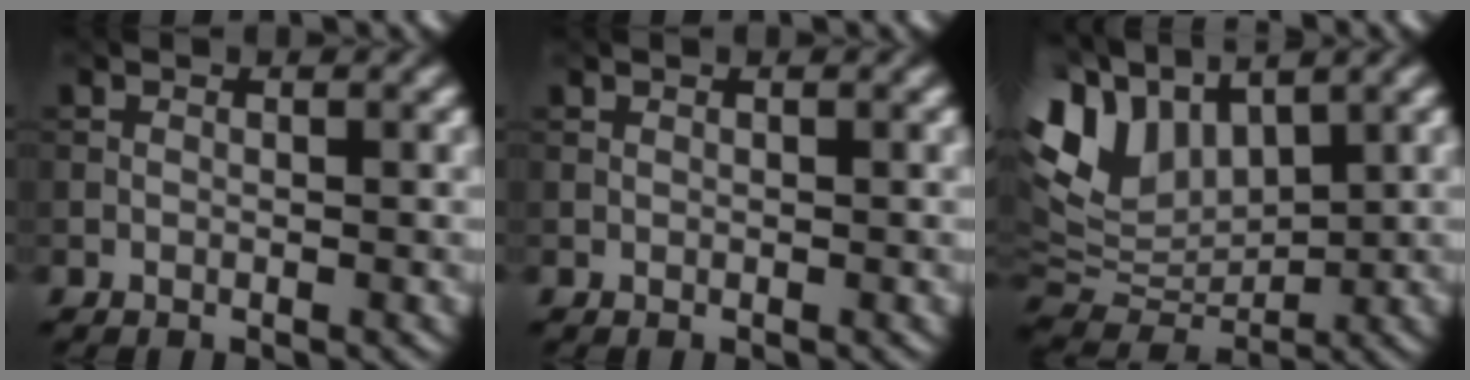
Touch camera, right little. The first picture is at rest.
{"total": 0.0}
{"total": 8.4, "force": [4.0, 5.4, 5.1], "torque": [-0.121, 0.009, 0.074]}